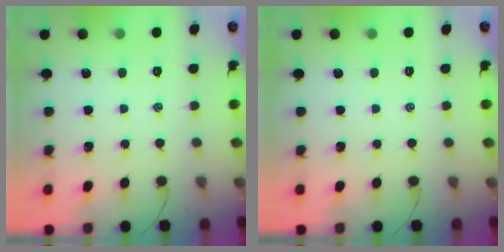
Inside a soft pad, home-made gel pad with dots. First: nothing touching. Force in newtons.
{"total": 0.0}